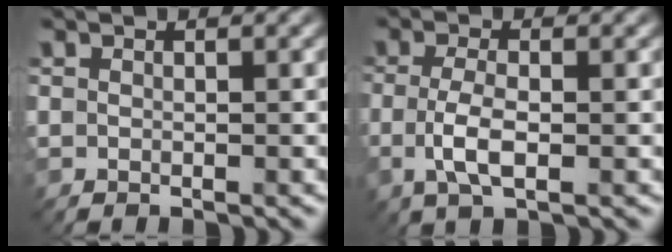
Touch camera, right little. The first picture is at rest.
{"total": 3.4, "force": [-0.7, 1.1, 3.1], "torque": [-0.072, -0.004, -0.018]}